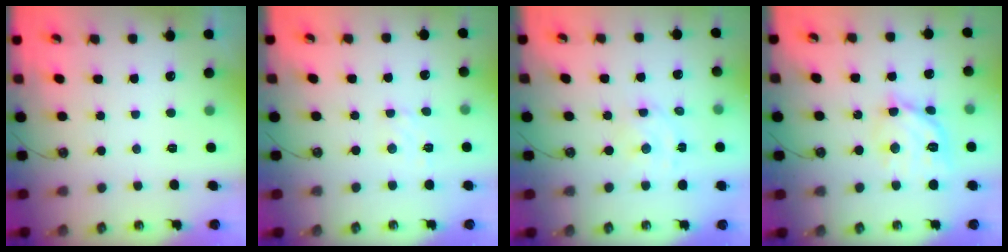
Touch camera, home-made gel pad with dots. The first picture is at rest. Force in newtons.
{"total": 3.4, "press": 3.4, "slide": 0.4}
{"total": 4.7, "press": 4.6, "slide": 0.7}
{"total": 13.4, "press": 13.3, "slide": 1.0}